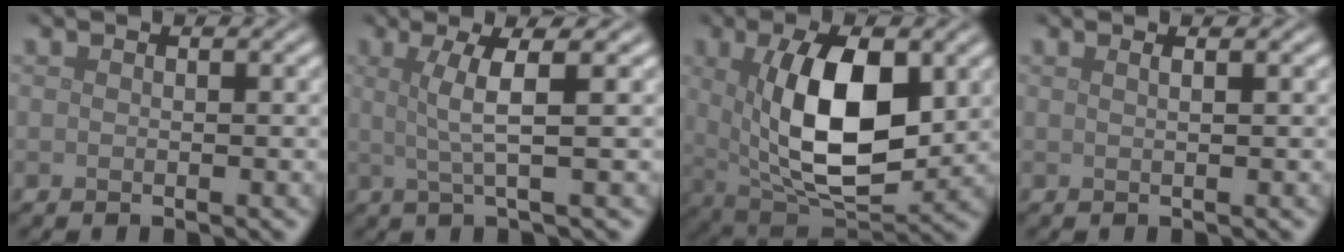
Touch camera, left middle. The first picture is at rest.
{"total": 3.7, "force": [0.8, 0.6, 3.6], "torque": [-0.064, 0.002, 0.016]}
{"total": 10.4, "force": [1.6, 4.8, 9.1], "torque": [-0.162, -0.008, 0.033]}
{"total": 1.6, "force": [0.8, 0.7, 1.1], "torque": [0.000, -0.002, -0.005]}